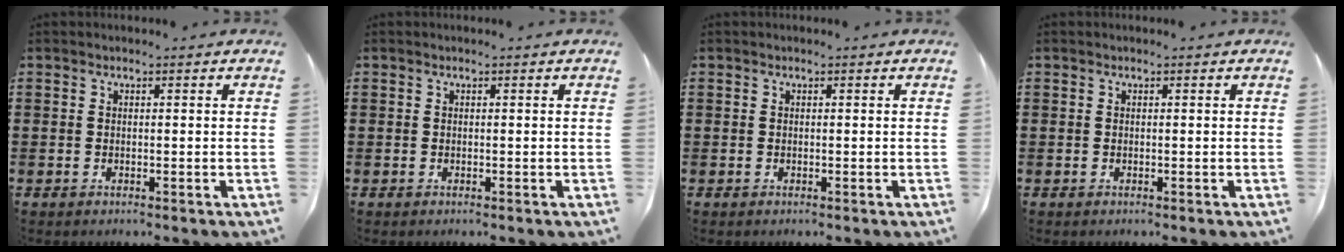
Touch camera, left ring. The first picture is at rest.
{"total": 0.0}
{"total": 0.0}
{"total": 0.0}